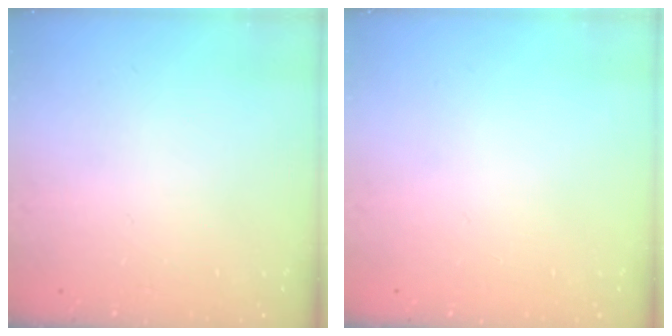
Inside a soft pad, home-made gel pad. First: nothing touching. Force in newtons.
{"total": 0.0}